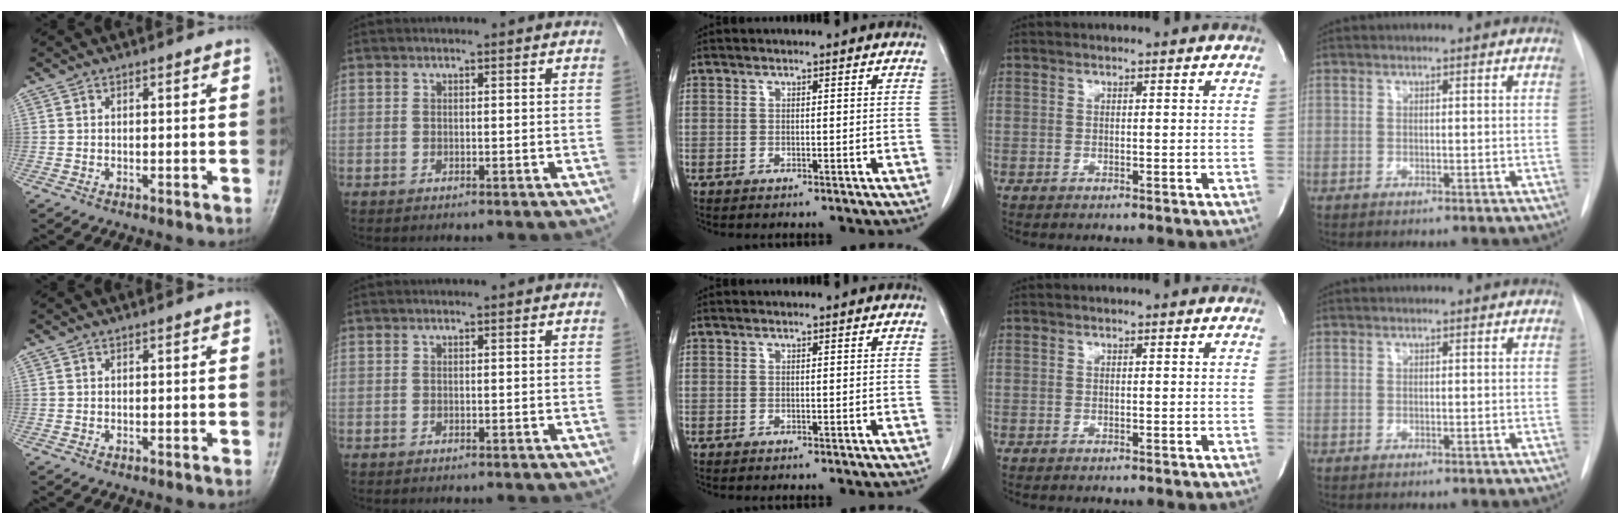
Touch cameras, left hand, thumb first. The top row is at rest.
{}